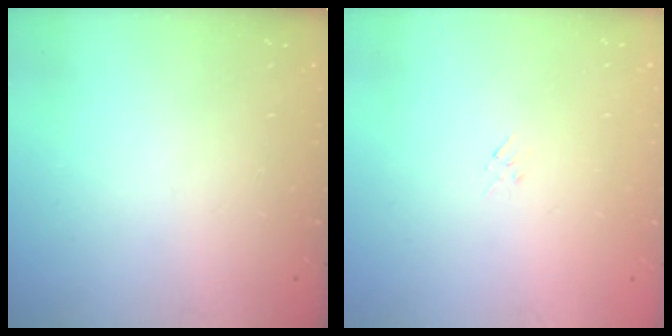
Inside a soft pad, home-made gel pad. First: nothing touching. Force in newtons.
{"total": 2.3, "press": 2.2, "slide": 0.6}